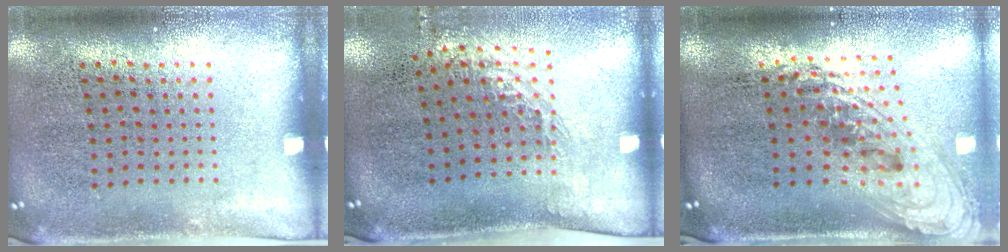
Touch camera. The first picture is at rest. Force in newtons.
{"total": 1.2, "press": 0.9, "slide": 0.7}
{"total": 2.3, "press": 1.6, "slide": 1.7}